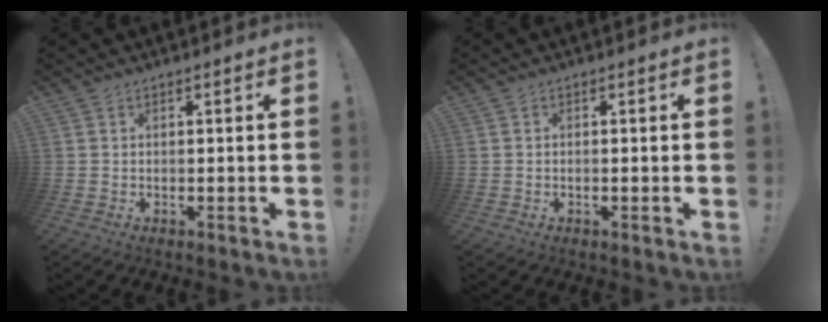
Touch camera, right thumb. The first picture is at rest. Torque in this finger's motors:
{"motor_torque": [-0.18, -0.43, -0.04, 0.24, 0.09]}